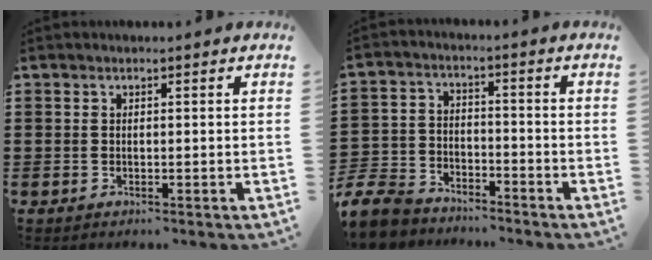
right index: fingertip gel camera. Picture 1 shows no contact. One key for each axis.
{"total": 7.6, "fx": -7.2, "fy": 2.2, "fz": 1.3, "tx": -0.051, "ty": 0.013, "tz": -0.147}